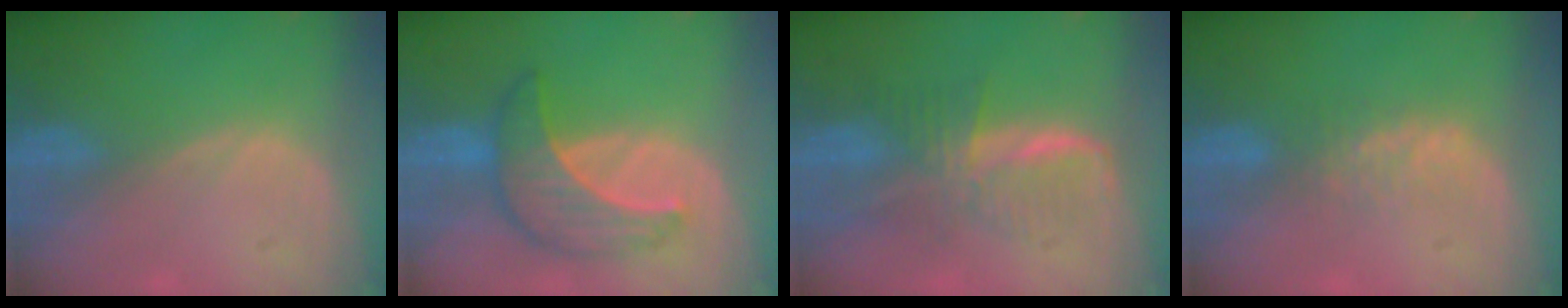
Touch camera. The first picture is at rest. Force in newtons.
{"total": 7.5, "press": 7.5, "slide": 0.3}
{"total": 6.5, "press": 6.3, "slide": 1.6}
{"total": 2.7, "press": 2.7, "slide": 0.6}